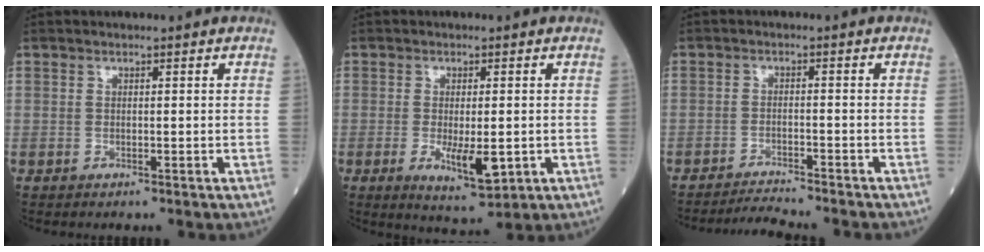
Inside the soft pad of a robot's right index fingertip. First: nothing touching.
{"total": 6.5, "force": [-1.6, 1.9, 6.0], "torque": [-0.095, -0.013, -0.019]}
{"total": 5.1, "force": [-4.9, -0.8, 1.2], "torque": [-0.022, -0.014, -0.079]}